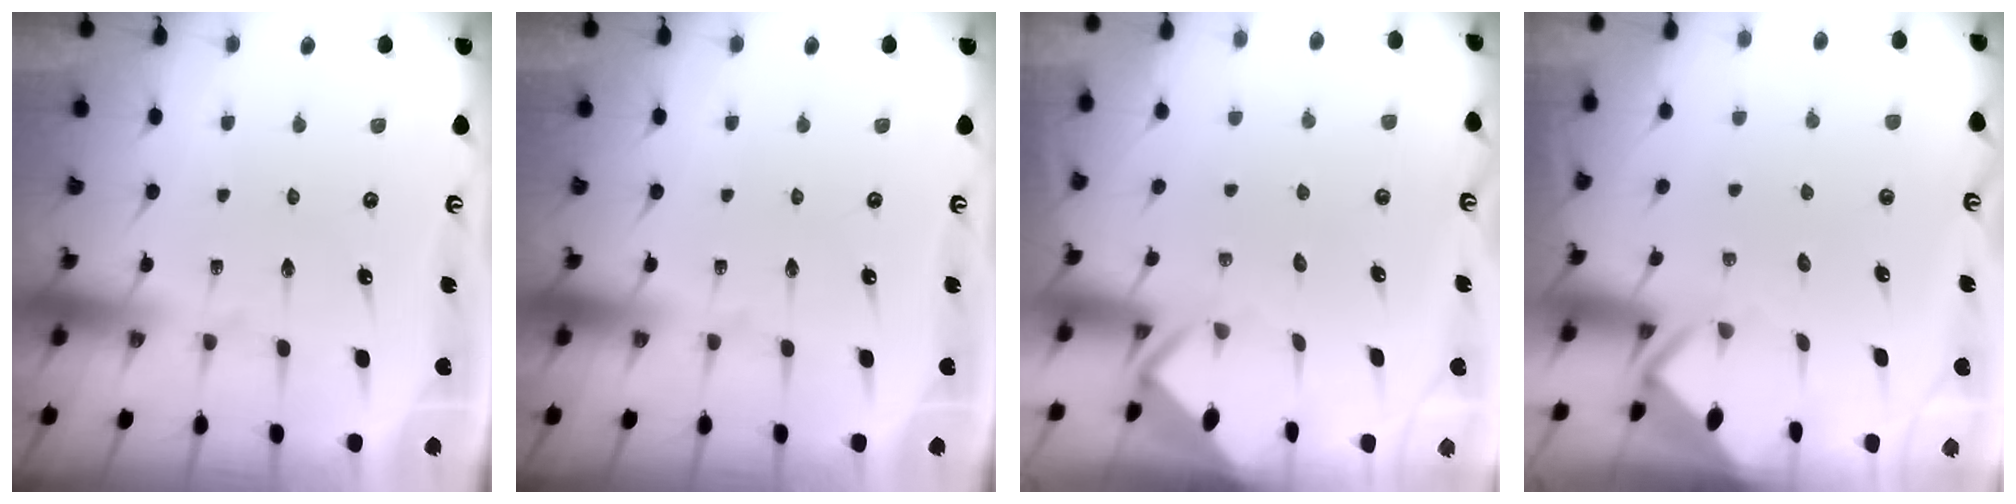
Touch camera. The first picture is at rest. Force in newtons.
{"total": 0.0}
{"total": 3.4, "press": 3.4, "slide": 0.2}
{"total": 3.4, "press": 3.4, "slide": 0.2}